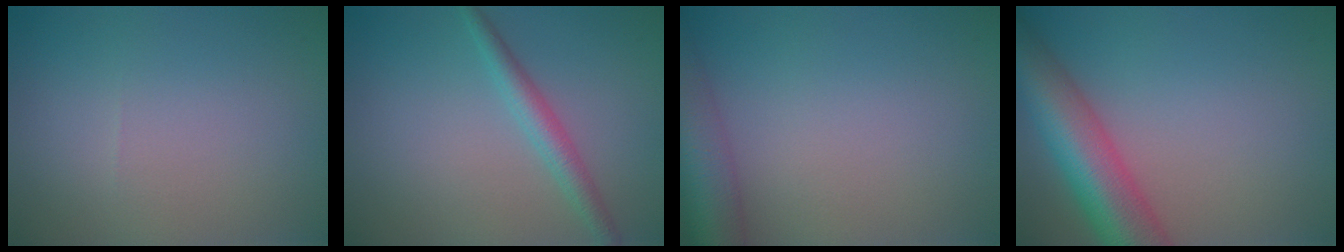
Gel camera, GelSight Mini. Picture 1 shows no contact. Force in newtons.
{"total": 2.4, "press": 2.4, "slide": 0.1}
{"total": 7.1, "press": 7.0, "slide": 0.4}
{"total": 9.2, "press": 9.2, "slide": 0.5}